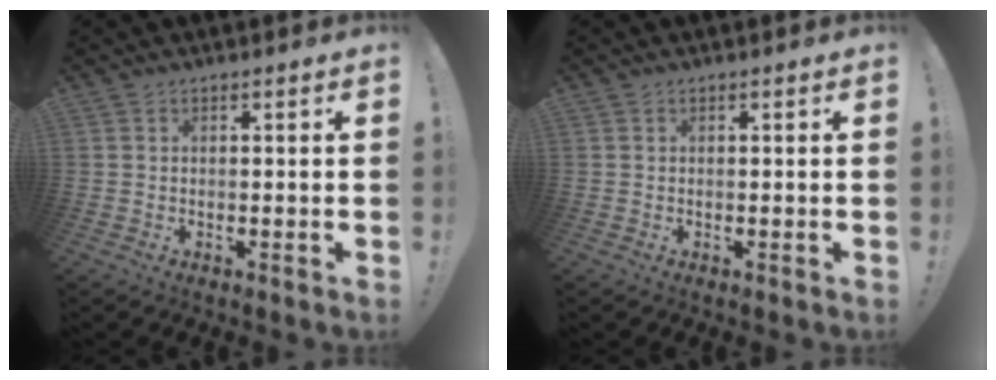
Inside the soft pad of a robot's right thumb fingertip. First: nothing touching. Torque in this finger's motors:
{"motor_torque": [0.08, 0.01, 0.19, 0.00, 0.12]}